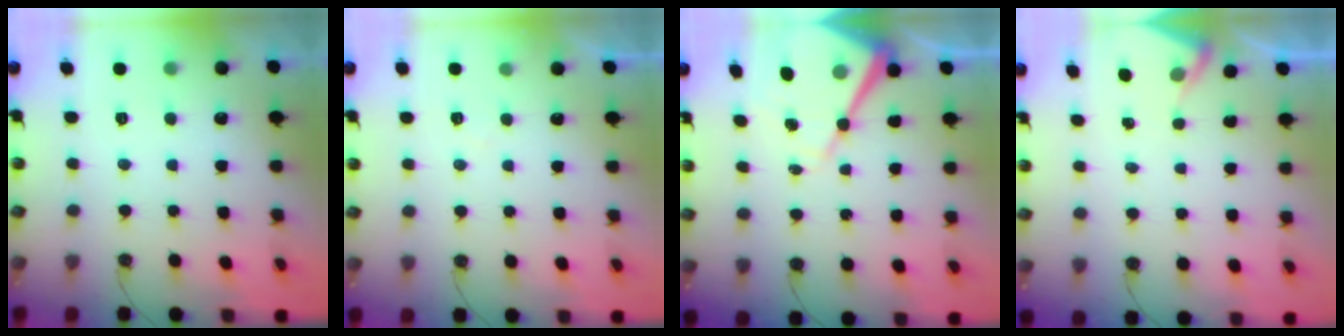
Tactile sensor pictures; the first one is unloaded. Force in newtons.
{"total": 4.2, "press": 4.1, "slide": 0.7}
{"total": 14.4, "press": 14.4, "slide": 1.3}
{"total": 3.0, "press": 3.0, "slide": 0.5}